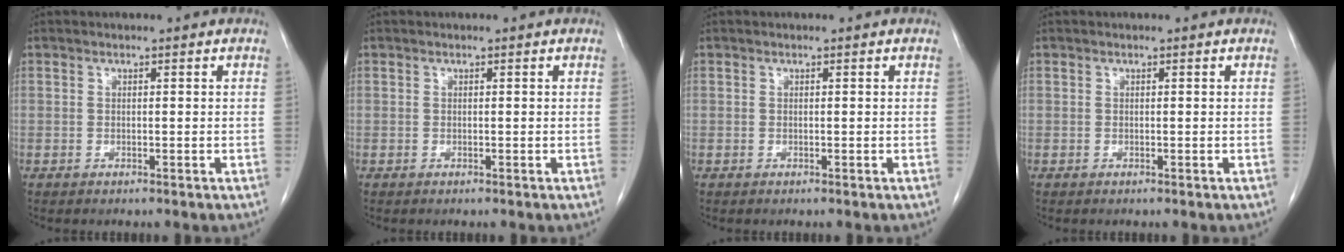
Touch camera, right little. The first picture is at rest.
{"total": 0.0}
{"total": 0.0}
{"total": 0.0}